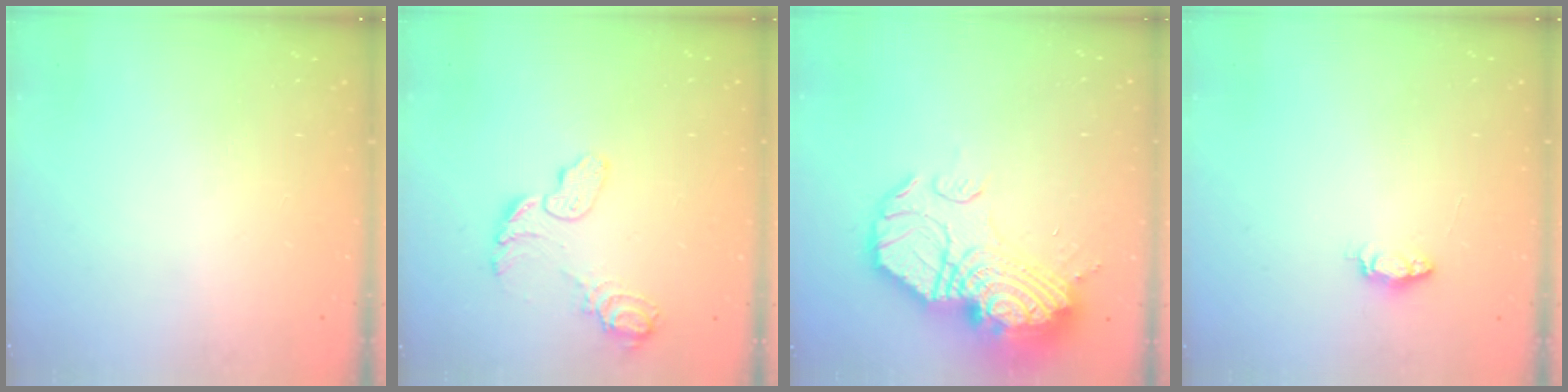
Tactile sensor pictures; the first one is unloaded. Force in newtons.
{"total": 9.3, "press": 9.3, "slide": 0.9}
{"total": 22.8, "press": 22.6, "slide": 2.8}
{"total": 3.7, "press": 3.6, "slide": 0.4}